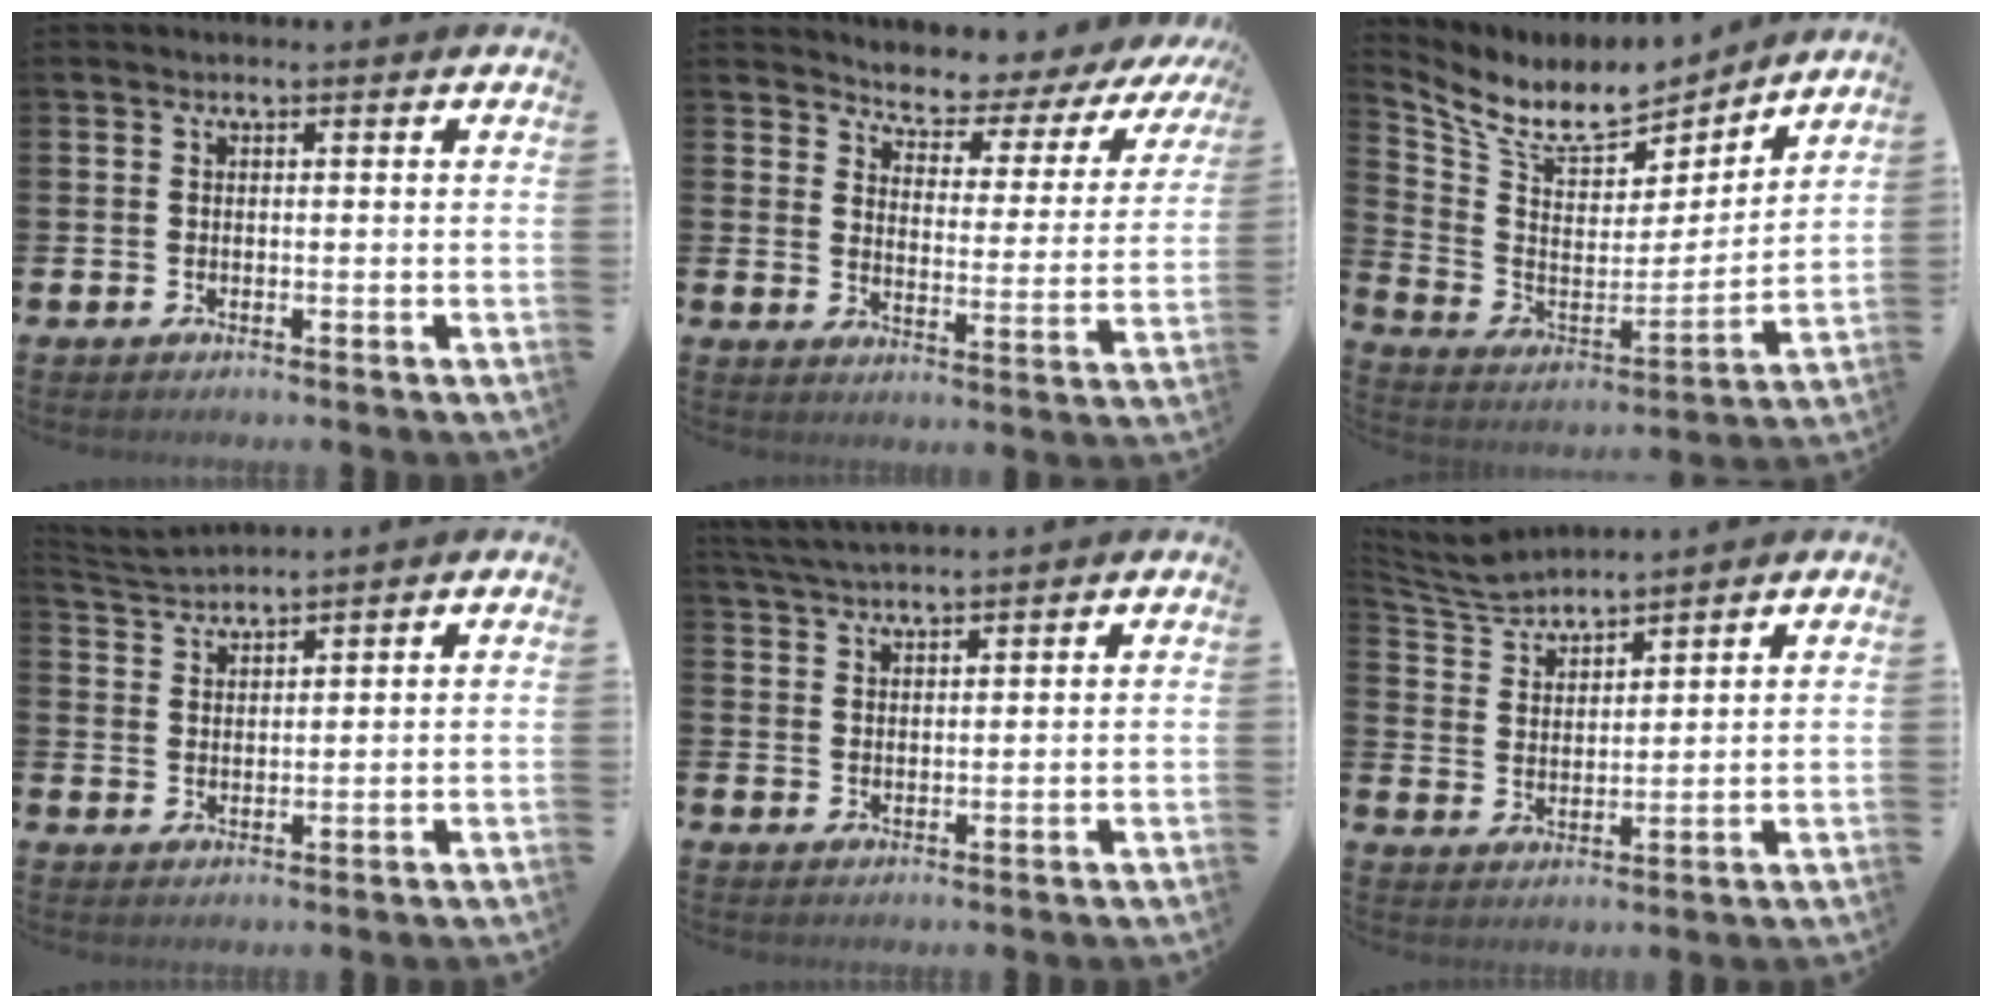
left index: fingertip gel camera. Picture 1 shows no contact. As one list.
[{"total": 4.5, "force": [4.3, 1.3, 0.4], "torque": [-0.025, -0.046, 0.064]}, {"total": 9.5, "force": [8.3, 3.5, 3.1], "torque": [-0.097, -0.061, 0.144]}, {"total": 3.1, "force": [3.1, 0.0, -0.1], "torque": [-0.009, -0.016, 0.057]}, {"total": 3.6, "force": [3.5, 0.1, 0.8], "torque": [-0.029, -0.010, 0.067]}, {"total": 5.5, "force": [5.4, 0.5, 0.5], "torque": [-0.031, -0.029, 0.098]}]